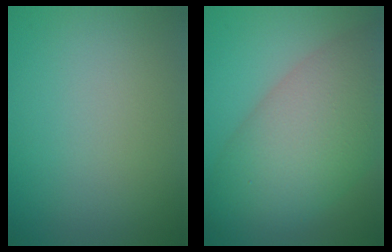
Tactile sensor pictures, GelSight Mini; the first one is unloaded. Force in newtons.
{"total": 10.6, "press": 10.6, "slide": 0.5}